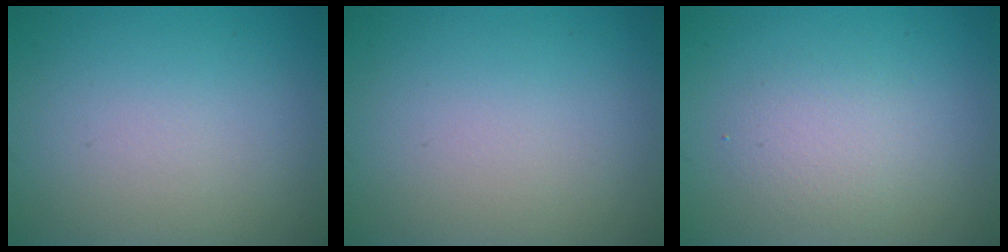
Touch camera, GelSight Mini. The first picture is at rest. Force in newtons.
{"total": 0.0}
{"total": 2.2, "press": 2.2, "slide": 0.1}